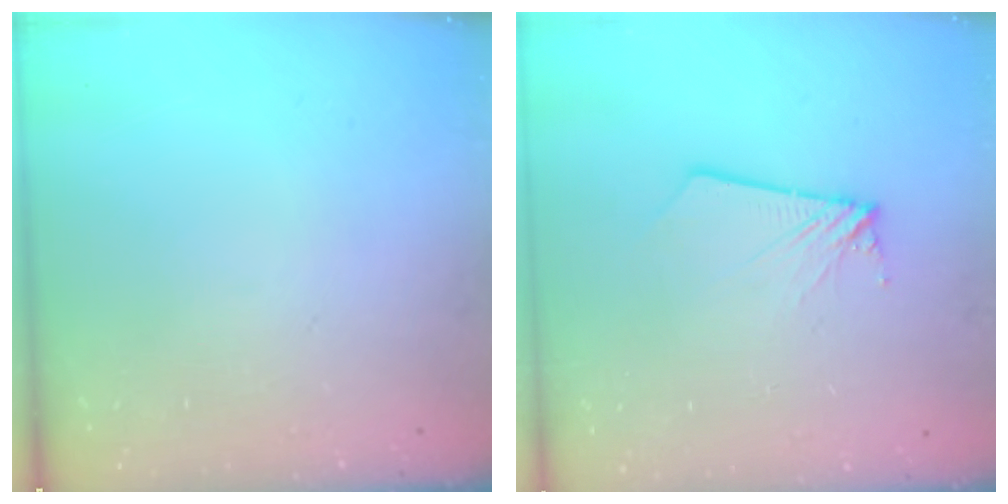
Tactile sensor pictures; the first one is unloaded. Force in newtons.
{"total": 2.8, "press": 2.8, "slide": 0.3}